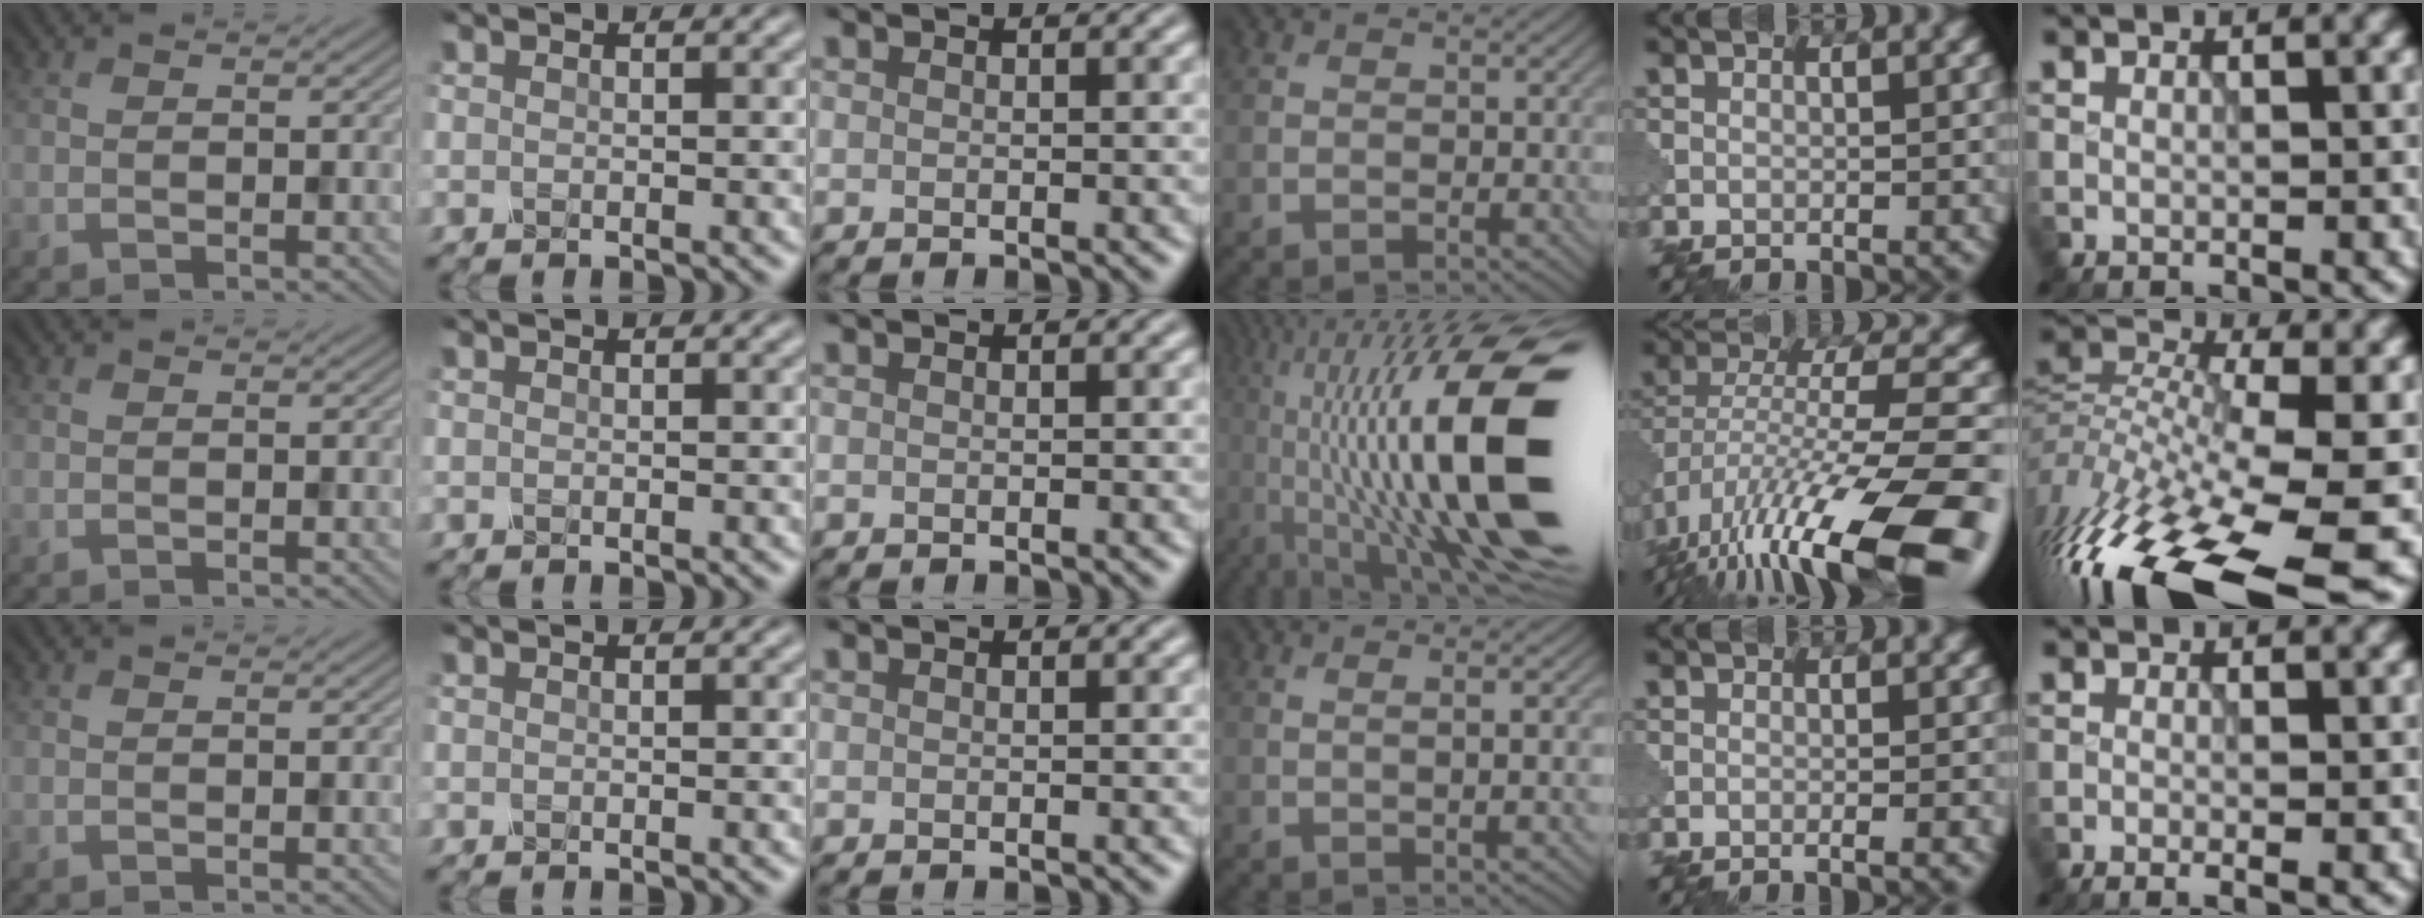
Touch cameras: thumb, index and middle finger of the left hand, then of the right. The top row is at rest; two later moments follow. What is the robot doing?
{"motion": "shake", "object": "plastic piggy bank"}